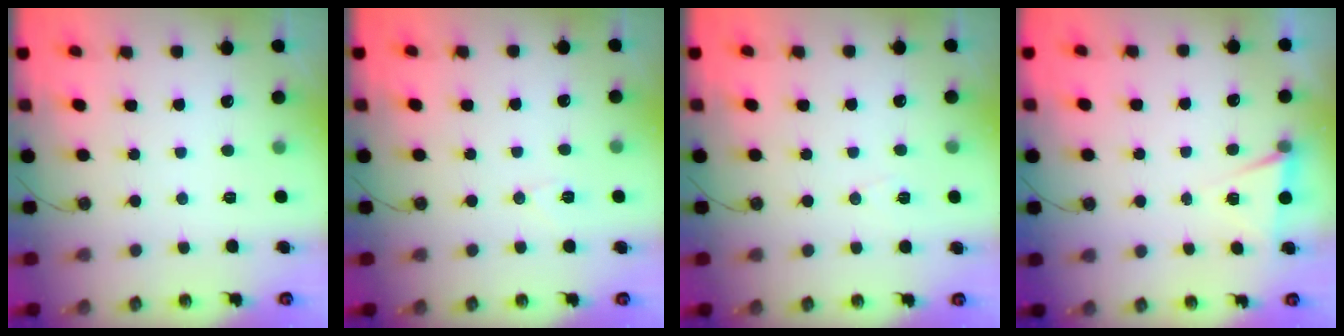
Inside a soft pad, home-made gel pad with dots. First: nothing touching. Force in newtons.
{"total": 5.5, "press": 5.2, "slide": 1.8}
{"total": 4.5, "press": 3.4, "slide": 2.9}
{"total": 5.4, "press": 3.2, "slide": 4.3}